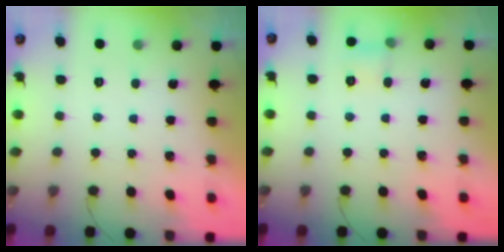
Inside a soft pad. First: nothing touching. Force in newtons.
{"total": 3.9, "press": 3.7, "slide": 1.3}